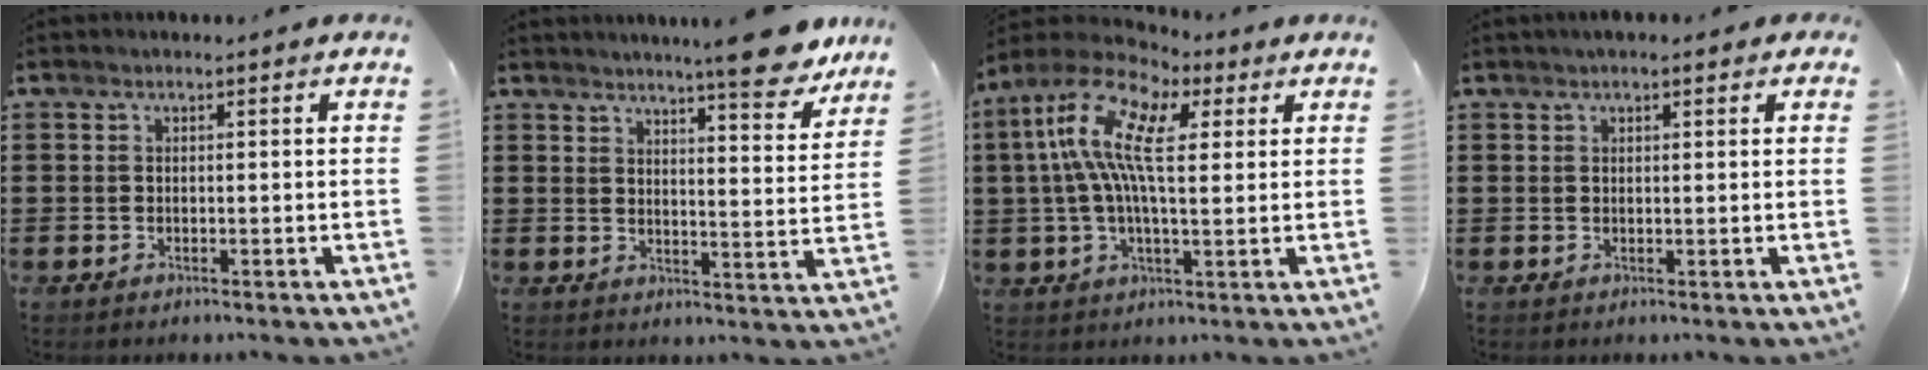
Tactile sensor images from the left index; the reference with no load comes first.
{"total": 8.5, "force": [7.4, -0.1, 4.1], "torque": [-0.070, -0.042, 0.127]}
{"total": 12.7, "force": [4.6, 5.5, 10.4], "torque": [-0.246, -0.013, 0.077]}
{"total": 1.5, "force": [1.0, 0.5, 1.0], "torque": [-0.021, 0.006, 0.017]}